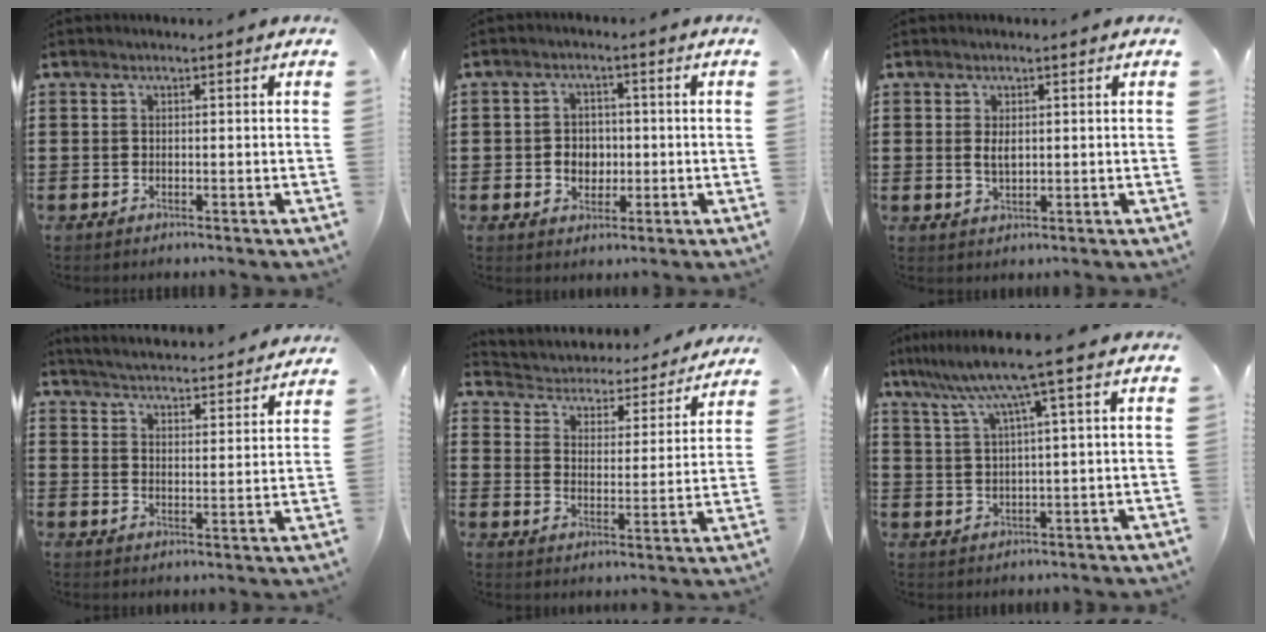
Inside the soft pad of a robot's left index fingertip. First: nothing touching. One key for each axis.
{"total": 3.8, "fx": -0.5, "fy": 3.2, "fz": 2.0, "tx": -0.040, "ty": 0.004, "tz": -0.015}
{"total": 2.2, "fx": 0.3, "fy": 1.0, "fz": 1.9, "tx": -0.039, "ty": 0.003, "tz": 0.005}
{"total": 4.2, "fx": 4.2, "fy": -0.6, "fz": 0.1, "tx": -0.024, "ty": -0.036, "tz": 0.069}
{"total": 3.5, "fx": 3.4, "fy": 0.7, "fz": 0.0, "tx": -0.025, "ty": -0.029, "tz": 0.050}
{"total": 7.6, "fx": 4.1, "fy": -0.3, "fz": 6.4, "tx": -0.138, "ty": -0.013, "tz": 0.066}